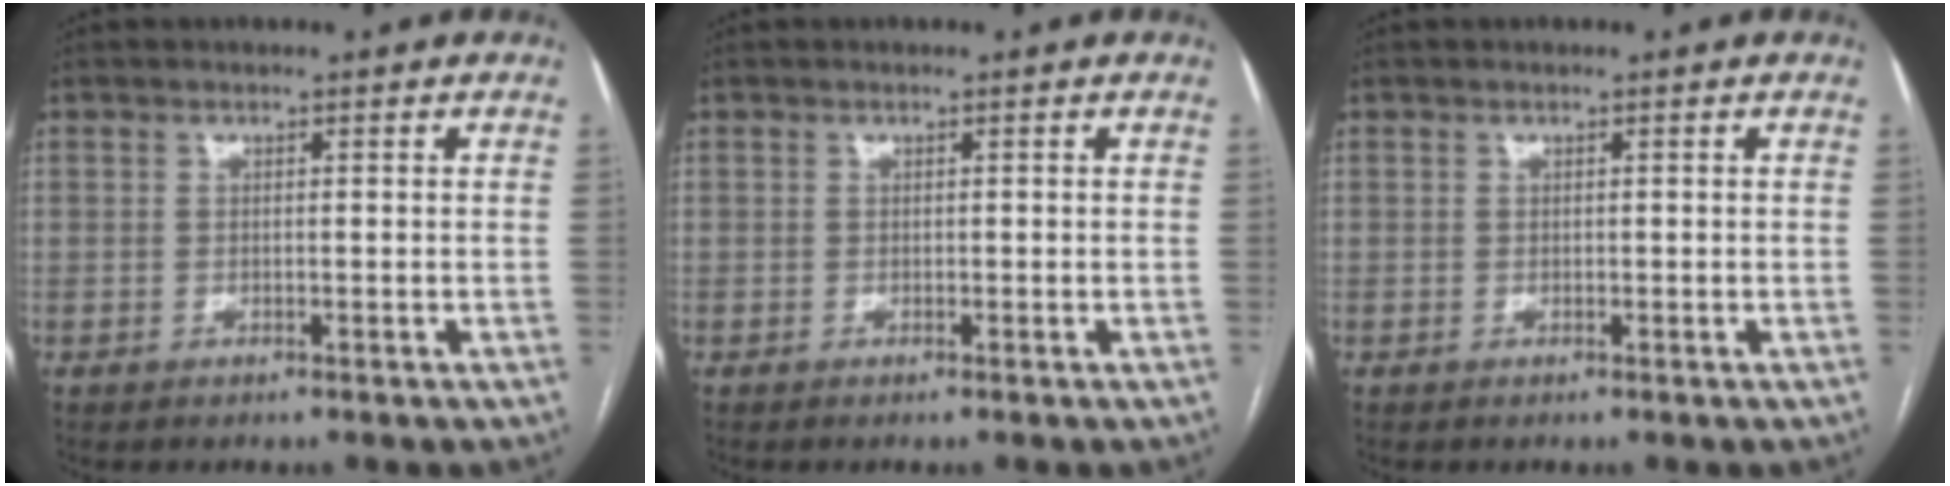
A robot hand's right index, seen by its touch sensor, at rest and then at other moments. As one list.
[{"total": 0.0}, {"total": 0.0}]